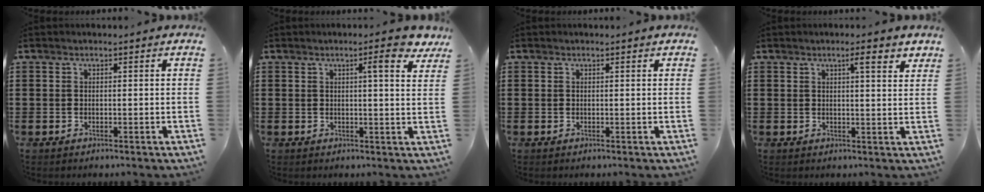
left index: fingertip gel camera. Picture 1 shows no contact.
{"total": 4.5, "force": [3.1, 0.3, 3.2], "torque": [-0.039, -0.023, 0.045]}
{"total": 0.0}
{"total": 3.4, "force": [2.2, 0.4, 2.6], "torque": [-0.040, -0.003, 0.034]}